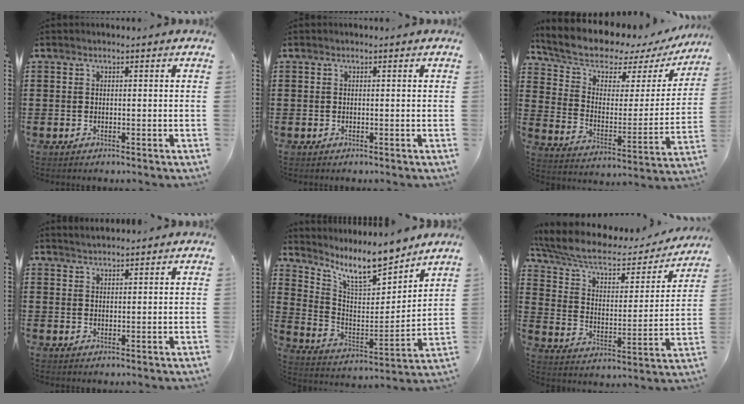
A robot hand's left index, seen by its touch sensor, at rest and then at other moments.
{"total": 0.0}
{"total": 7.8, "force": [6.6, 2.9, 2.8], "torque": [-0.094, -0.045, 0.115]}
{"total": 1.5, "force": [1.5, 0.0, 0.0], "torque": [-0.004, 0.003, 0.030]}
{"total": 11.0, "force": [9.2, 2.6, 5.5], "torque": [-0.125, -0.057, 0.160]}
{"total": 8.3, "force": [5.8, 3.2, 5.0], "torque": [-0.119, -0.031, 0.099]}